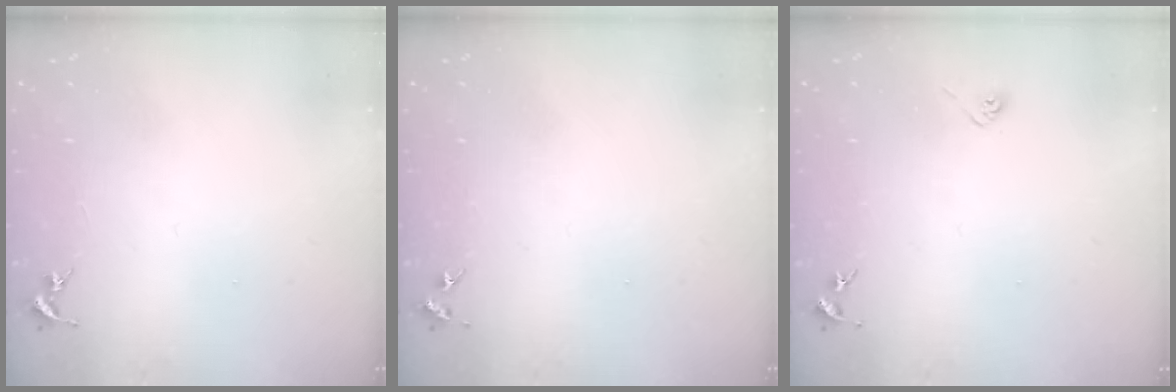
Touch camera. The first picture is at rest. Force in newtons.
{"total": 4.3, "press": 4.3, "slide": 0.6}
{"total": 2.9, "press": 2.8, "slide": 0.8}